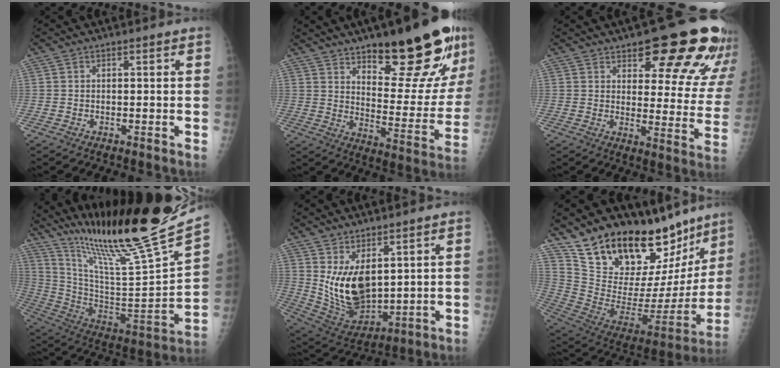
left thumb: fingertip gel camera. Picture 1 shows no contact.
{"total": 24.3, "force": [15.3, 7.6, 17.3], "torque": [-0.192, -0.090, 0.224]}
{"total": 21.1, "force": [13.8, 7.2, 14.2], "torque": [-0.132, -0.071, 0.172]}
{"total": 29.3, "force": [23.8, 0.8, 17.0], "torque": [-0.267, -0.132, 0.390]}
{"total": 12.7, "force": [3.8, 7.2, 9.8], "torque": [-0.150, -0.036, 0.099]}
{"total": 28.3, "force": [22.5, 12.1, 12.1], "torque": [-0.152, -0.120, 0.352]}